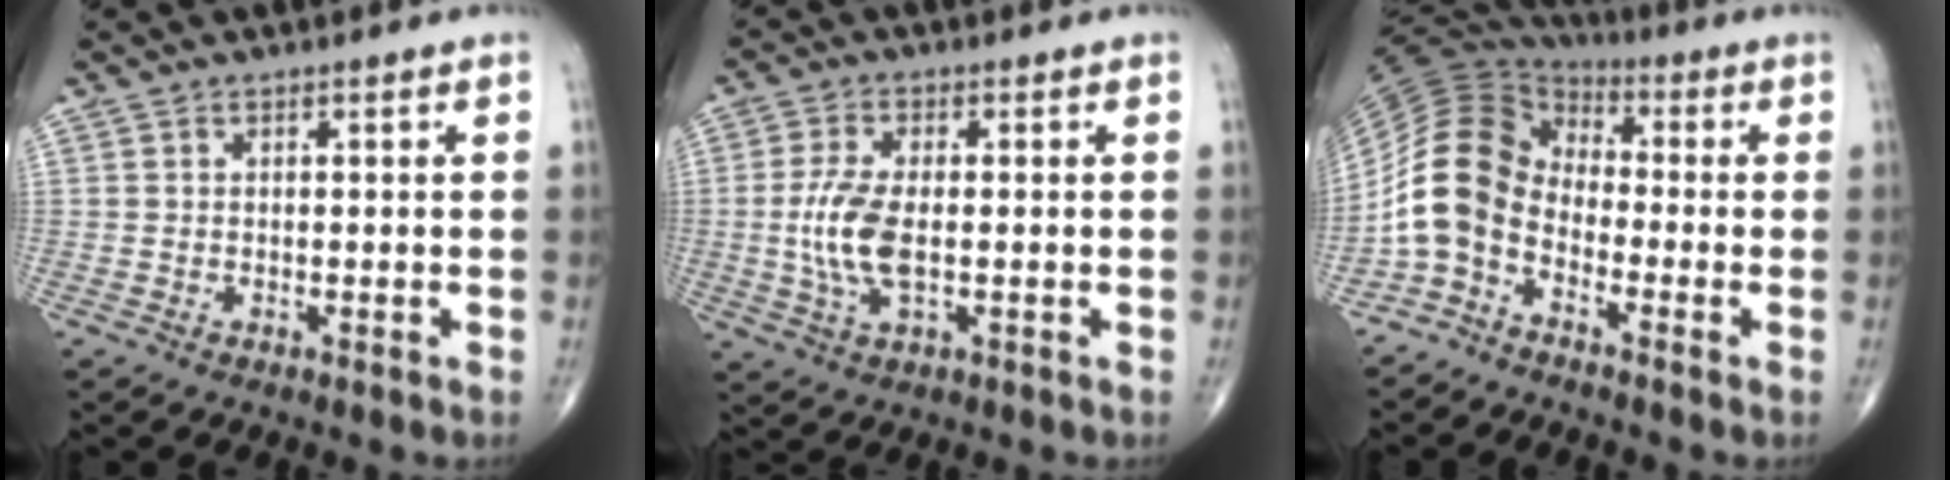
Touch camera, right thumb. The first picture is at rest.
{"total": 8.3, "force": [-0.6, 3.6, 7.4], "torque": [-0.166, -0.003, -0.011]}
{"total": 10.5, "force": [-3.6, 7.0, 6.9], "torque": [-0.134, 0.061, -0.091]}